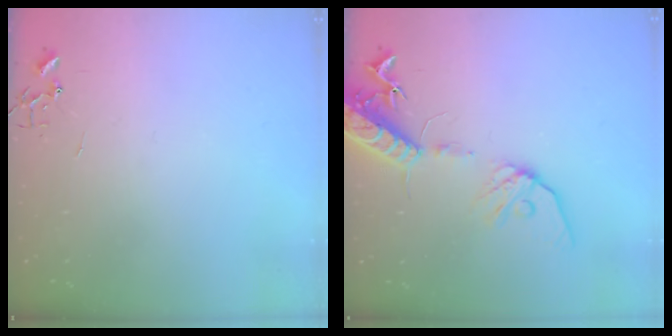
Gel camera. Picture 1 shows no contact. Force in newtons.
{"total": 16.6, "press": 16.2, "slide": 3.5}